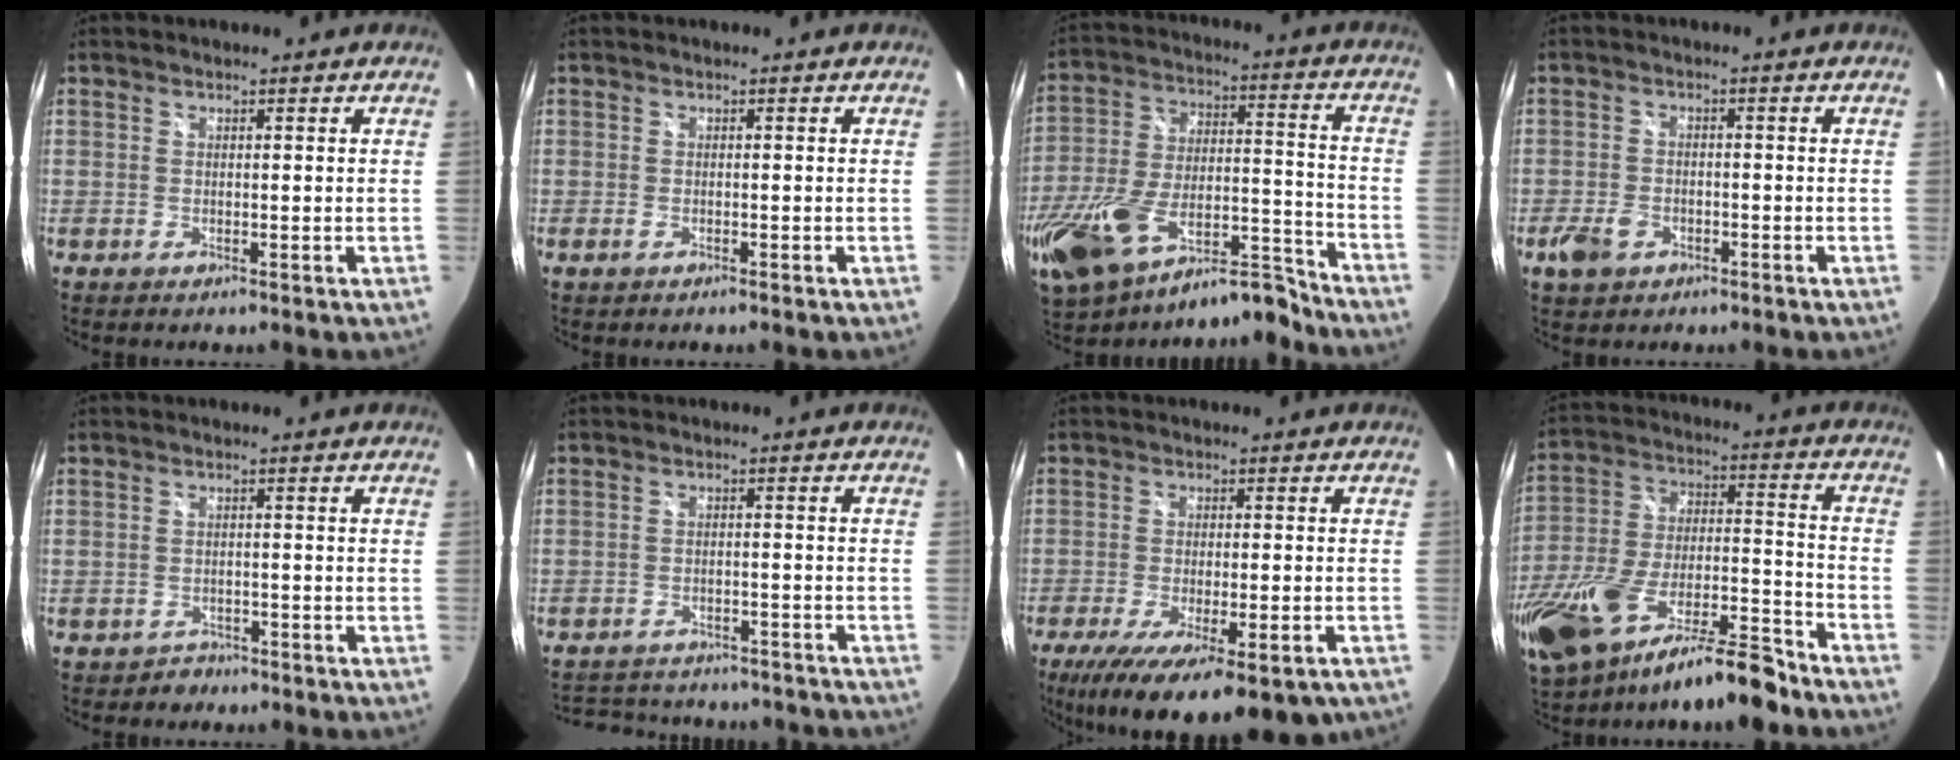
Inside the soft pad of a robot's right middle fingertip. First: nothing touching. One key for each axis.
{"total": 1.0, "fx": -0.8, "fy": 0.3, "fz": 0.5, "tx": -0.012, "ty": -0.002, "tz": -0.015}
{"total": 20.8, "fx": -15.5, "fy": 7.8, "fz": 11.5, "tx": -0.225, "ty": -0.016, "tz": -0.244}
{"total": 5.2, "fx": -2.9, "fy": 3.4, "fz": 2.6, "tx": -0.071, "ty": -0.001, "tz": -0.051}
{"total": 2.6, "fx": -1.8, "fy": 1.8, "fz": 0.0, "tx": -0.007, "ty": 0.003, "tz": -0.026}
{"total": 16.4, "fx": -14.1, "fy": 6.0, "fz": 6.1, "tx": -0.125, "ty": 0.008, "tz": -0.181}
{"total": 18.3, "fx": -11.2, "fy": 6.2, "fz": 13.1, "tx": -0.241, "ty": -0.059, "tz": -0.162}
{"total": 22.2, "fx": -14.3, "fy": 7.1, "fz": 15.3, "tx": -0.314, "ty": -0.038, "tz": -0.235}